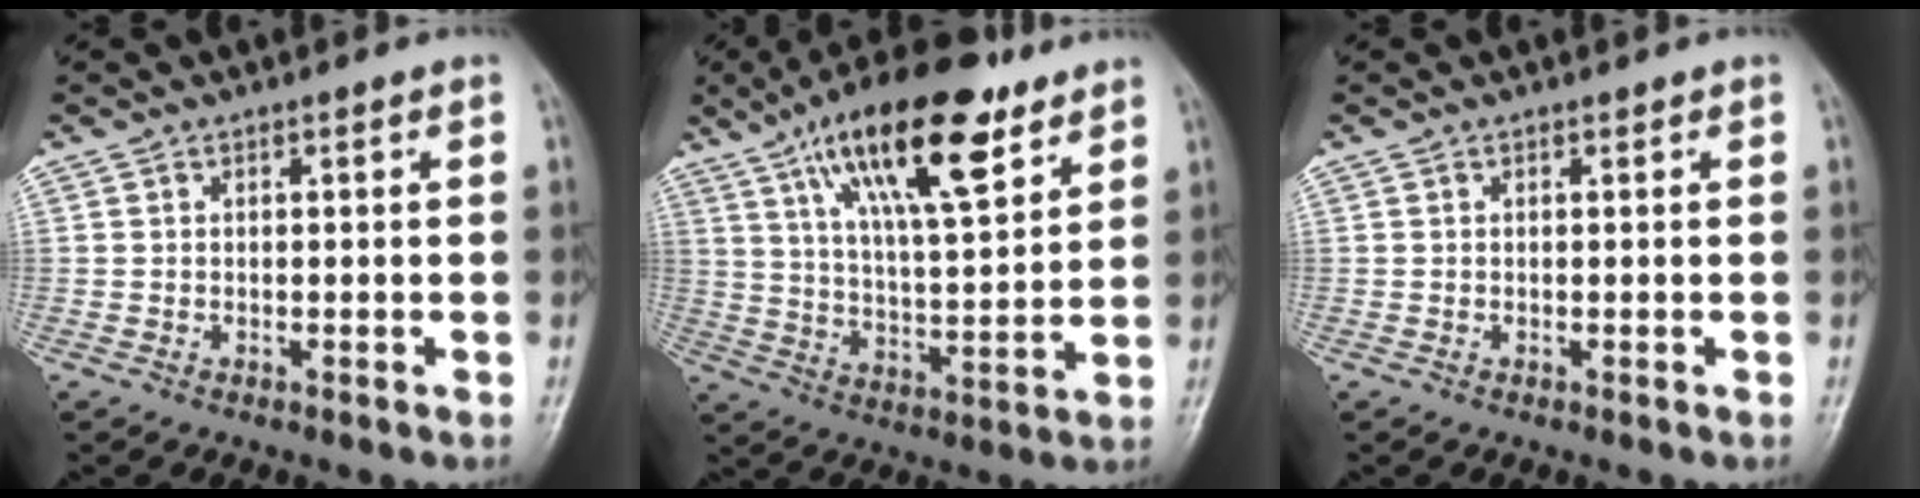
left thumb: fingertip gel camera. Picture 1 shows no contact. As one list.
[{"total": 20.2, "force": [11.3, 6.7, 15.3], "torque": [-0.231, -0.035, 0.193]}, {"total": 0.0}]